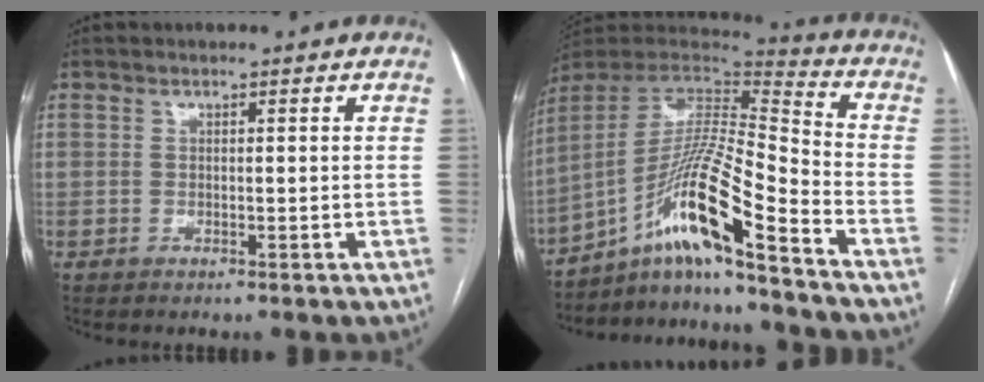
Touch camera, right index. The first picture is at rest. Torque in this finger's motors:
{"motor_torque": [1.55, -0.58, 0.57, 0.18]}